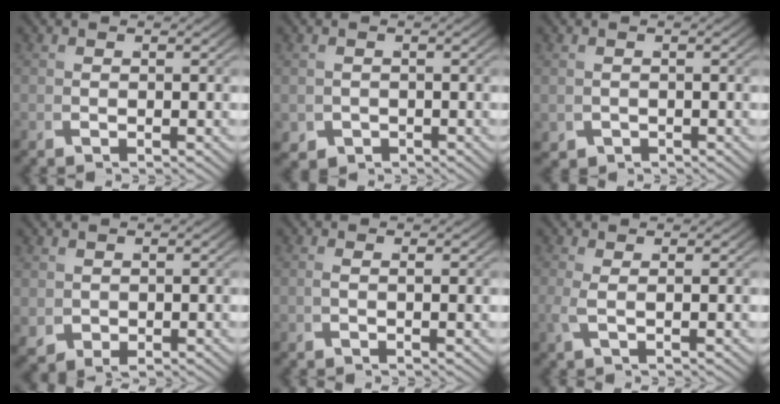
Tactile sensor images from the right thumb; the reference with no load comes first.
{"total": 2.8, "force": [-1.5, 2.2, 1.0], "torque": [-0.024, -0.026, -0.010]}
{"total": 1.6, "force": [-0.8, 1.3, 0.4], "torque": [-0.011, -0.016, -0.002]}
{"total": 2.2, "force": [0.4, 1.8, 1.2], "torque": [-0.033, -0.014, 0.024]}
{"total": 0.9, "force": [0.2, -0.2, 0.8], "torque": [-0.021, -0.004, 0.009]}
{"total": 1.6, "force": [0.4, 0.3, 1.5], "torque": [-0.049, -0.008, 0.014]}